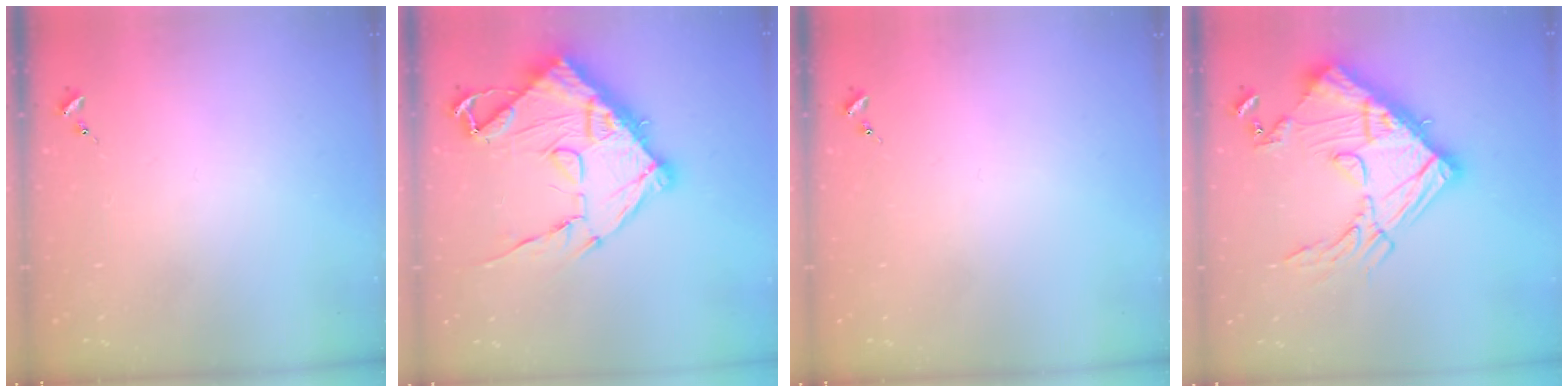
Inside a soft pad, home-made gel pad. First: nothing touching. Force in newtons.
{"total": 20.9, "press": 20.8, "slide": 2.3}
{"total": 0.0}
{"total": 24.8, "press": 24.7, "slide": 2.3}